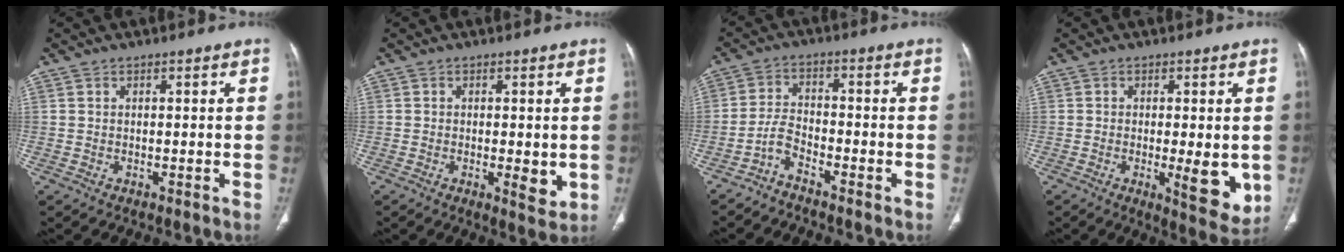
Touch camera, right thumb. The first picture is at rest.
{"total": 4.3, "force": [-0.7, 1.6, 3.9], "torque": [-0.052, -0.011, -0.006]}
{"total": 3.9, "force": [-3.3, 1.1, 1.7], "torque": [-0.040, 0.024, -0.069]}
{"total": 8.5, "force": [-1.3, 2.7, 7.9], "torque": [-0.099, -0.019, -0.011]}